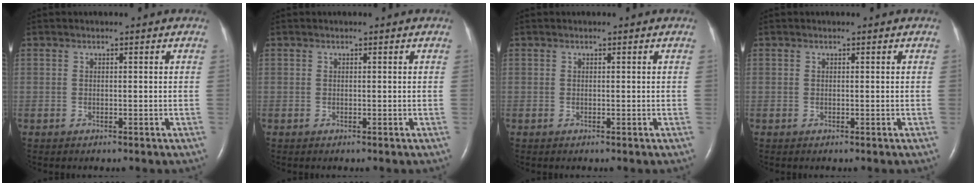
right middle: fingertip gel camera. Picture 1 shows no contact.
{"total": 0.0}
{"total": 0.0}
{"total": 0.0}